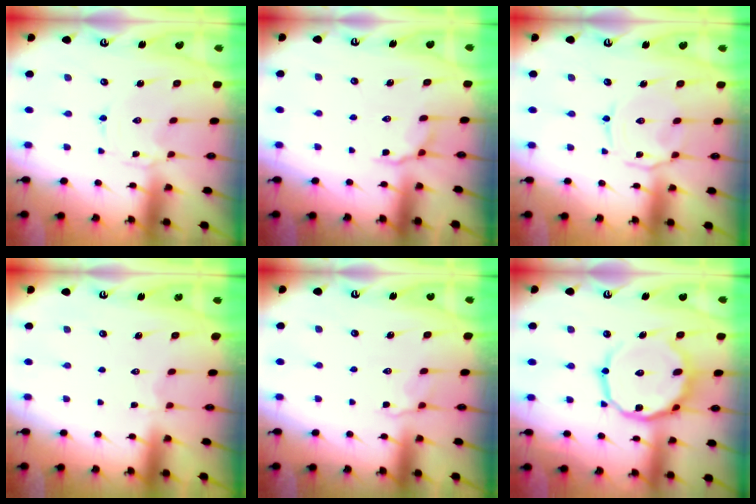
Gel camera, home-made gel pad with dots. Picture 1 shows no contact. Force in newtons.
{"total": 5.1, "press": 4.9, "slide": 1.5}
{"total": 2.8, "press": 2.8, "slide": 0.6}
{"total": 2.0, "press": 1.9, "slide": 0.8}
{"total": 2.8, "press": 2.6, "slide": 1.2}
{"total": 14.0, "press": 13.9, "slide": 1.5}